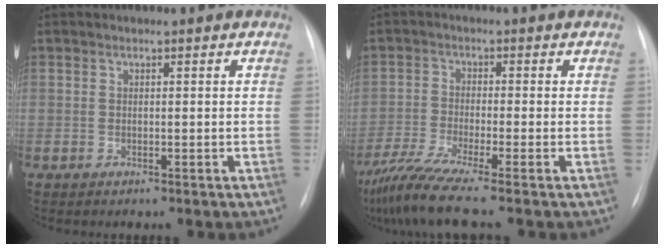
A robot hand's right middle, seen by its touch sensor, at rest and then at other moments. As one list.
[{"total": 8.4, "force": [-6.4, -1.3, 5.2], "torque": [-0.100, -0.032, -0.116]}]